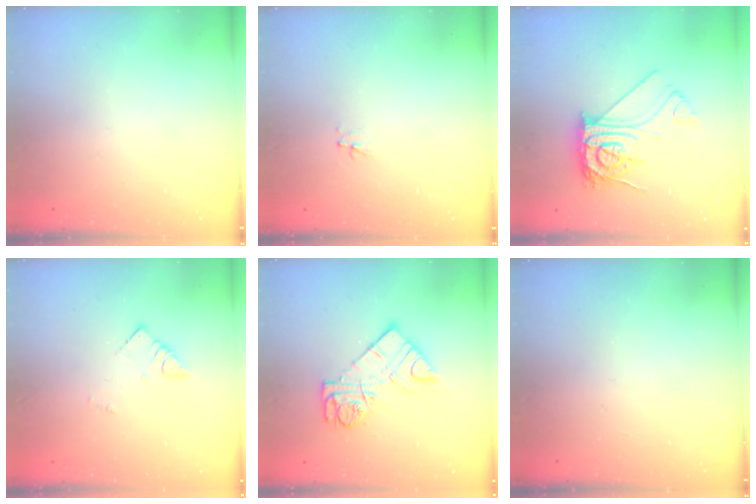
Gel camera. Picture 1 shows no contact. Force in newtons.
{"total": 3.0, "press": 3.0, "slide": 0.3}
{"total": 11.8, "press": 11.8, "slide": 1.2}
{"total": 2.7, "press": 2.7, "slide": 0.1}
{"total": 12.0, "press": 11.9, "slide": 1.1}
{"total": 0.0}